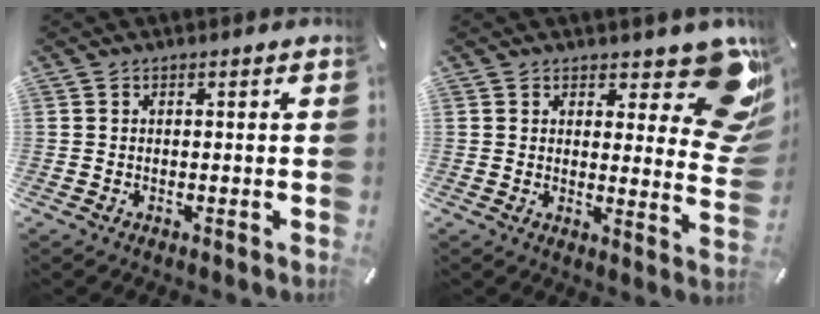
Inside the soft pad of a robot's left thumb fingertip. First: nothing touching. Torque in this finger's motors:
{"motor_torque": [0.37, 0.21, 0.32, 0.05, 0.06]}